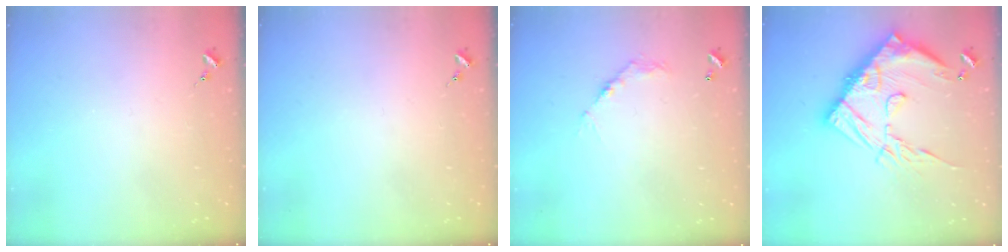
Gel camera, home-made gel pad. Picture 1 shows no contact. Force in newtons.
{"total": 0.0}
{"total": 6.3, "press": 6.3, "slide": 0.4}
{"total": 22.5, "press": 22.4, "slide": 2.1}